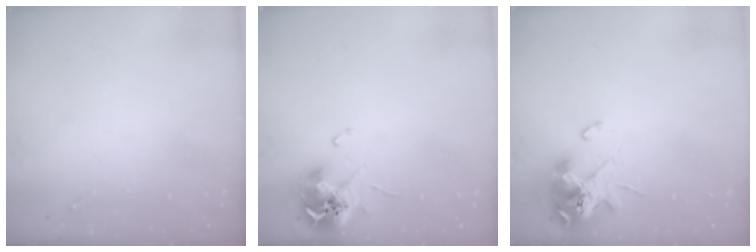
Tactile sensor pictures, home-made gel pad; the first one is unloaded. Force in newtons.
{"total": 12.3, "press": 12.2, "slide": 1.6}
{"total": 11.9, "press": 11.8, "slide": 1.5}